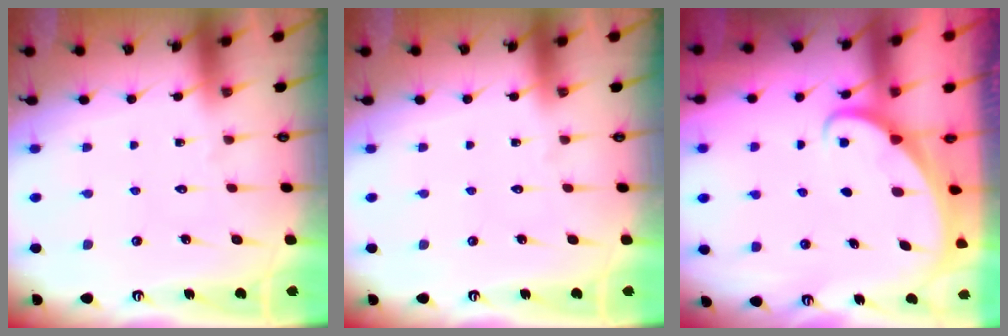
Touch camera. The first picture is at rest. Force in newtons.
{"total": 0.0}
{"total": 1.9, "press": 1.9, "slide": 0.1}